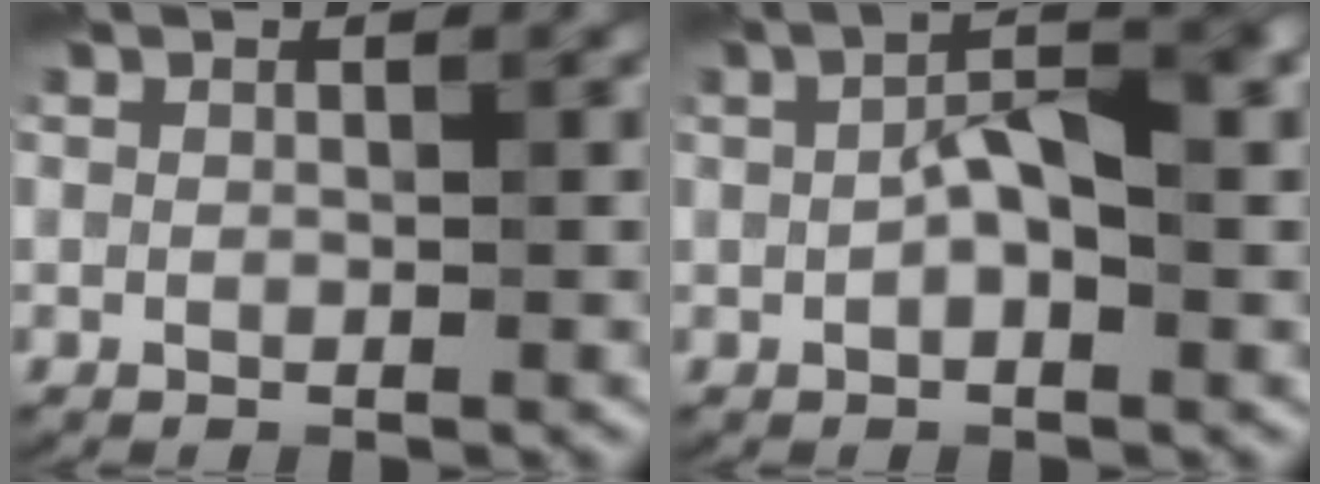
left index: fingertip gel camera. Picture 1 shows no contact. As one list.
[{"total": 4.7, "force": [0.2, 1.9, 4.3], "torque": [-0.079, 0.008, 0.001]}]